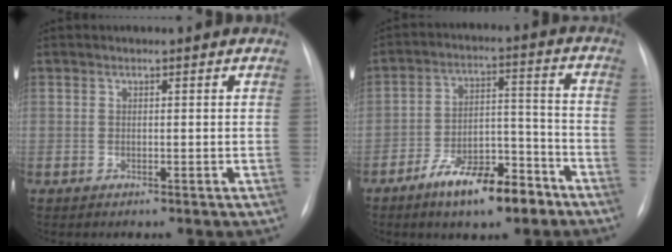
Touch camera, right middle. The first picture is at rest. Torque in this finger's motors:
{"motor_torque": [1.18, -0.96, 0.23, 0.10]}